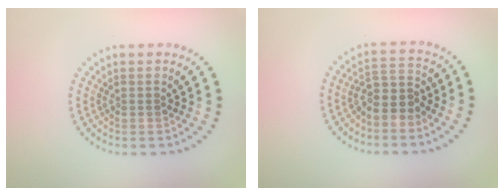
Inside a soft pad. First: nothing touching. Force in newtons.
{"total": 2.9, "press": 2.3, "slide": 1.7}